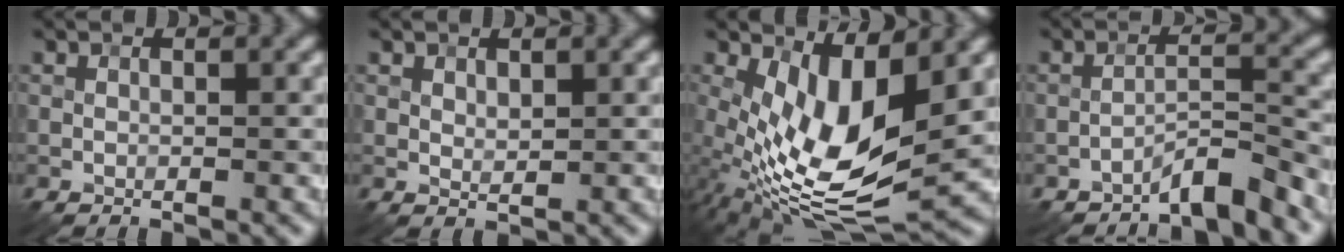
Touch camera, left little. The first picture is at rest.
{"total": 1.0, "force": [0.6, 0.6, 0.6], "torque": [-0.013, -0.003, 0.014]}
{"total": 11.1, "force": [0.1, 4.9, 10.0], "torque": [-0.203, -0.024, 0.004]}
{"total": 3.8, "force": [-3.2, 0.4, 2.0], "torque": [-0.027, 0.015, -0.061]}